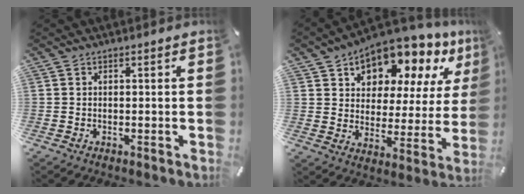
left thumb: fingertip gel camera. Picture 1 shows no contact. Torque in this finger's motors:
{"motor_torque": [2.84, 2.17, 1.51, -1.26, 0.18]}